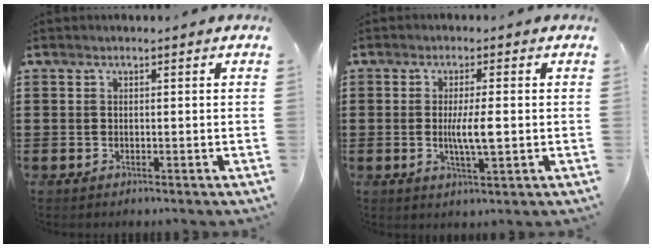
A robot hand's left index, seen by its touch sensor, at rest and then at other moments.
{"total": 4.7, "force": [-0.2, 0.8, 4.7], "torque": [-0.089, -0.005, -0.007]}